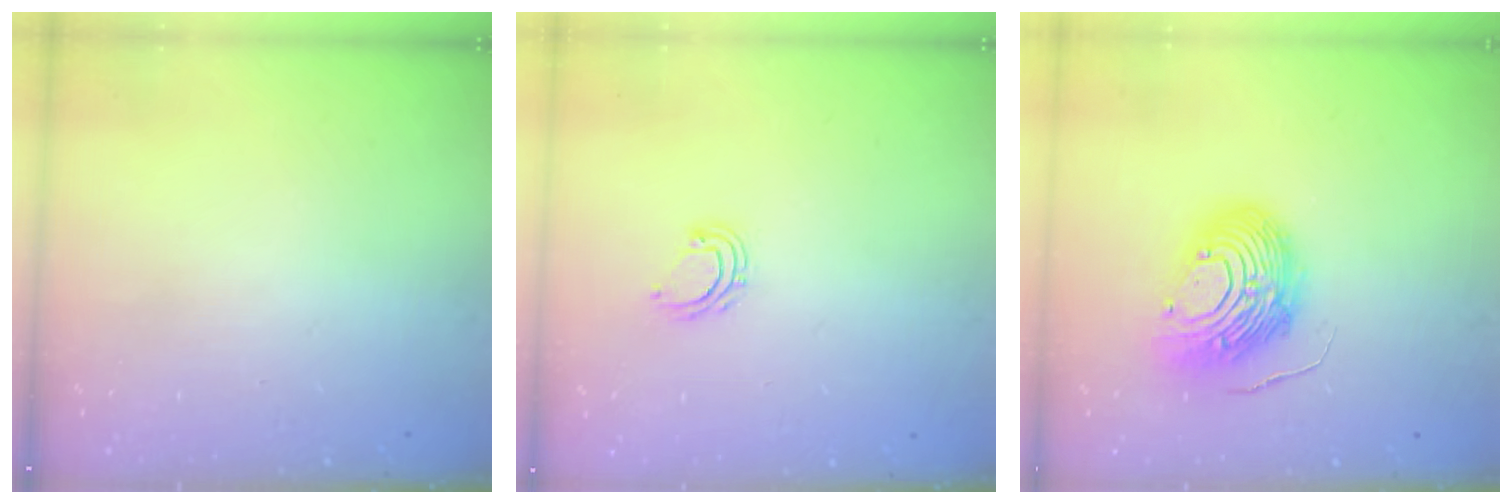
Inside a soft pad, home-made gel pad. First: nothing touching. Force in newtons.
{"total": 5.7, "press": 5.7, "slide": 0.6}
{"total": 13.8, "press": 13.7, "slide": 1.3}